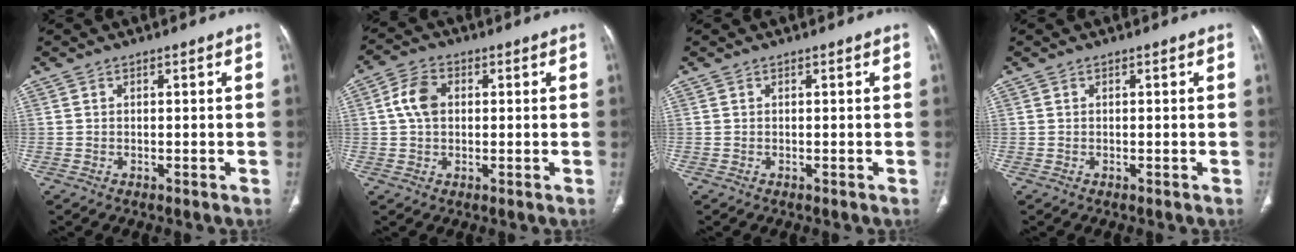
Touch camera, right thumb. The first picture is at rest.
{"total": 6.0, "force": [0.9, 4.2, 4.2], "torque": [-0.079, 0.011, 0.012]}
{"total": 0.0}
{"total": 0.0}